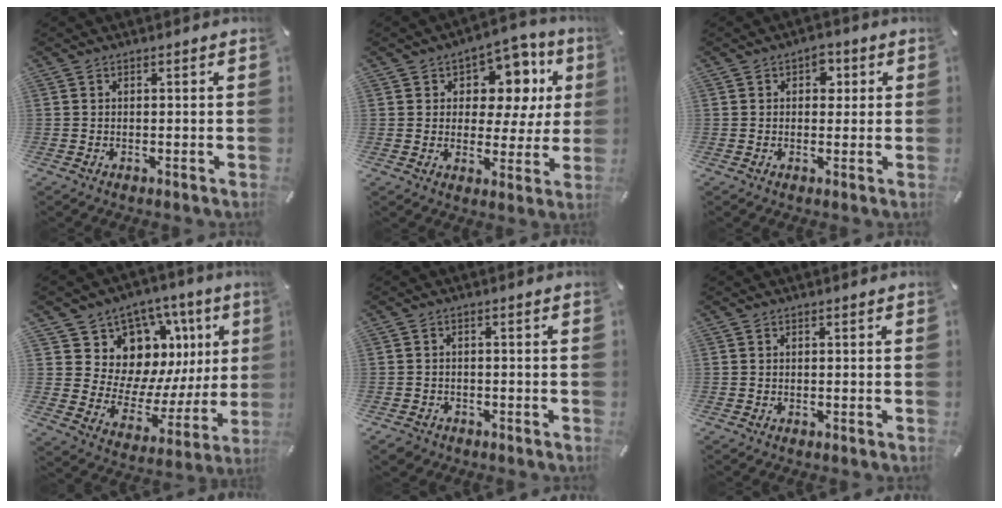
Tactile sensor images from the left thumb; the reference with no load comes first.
{"total": 11.3, "force": [4.7, 8.2, 6.2], "torque": [-0.081, -0.033, 0.083]}
{"total": 3.6, "force": [1.0, 2.7, 2.1], "torque": [-0.014, -0.003, 0.008]}
{"total": 11.6, "force": [6.7, 9.0, 2.7], "torque": [-0.027, -0.097, 0.127]}
{"total": 2.3, "force": [-1.7, 1.5, 0.5], "torque": [-0.017, 0.008, -0.038]}
{"total": 0.0}